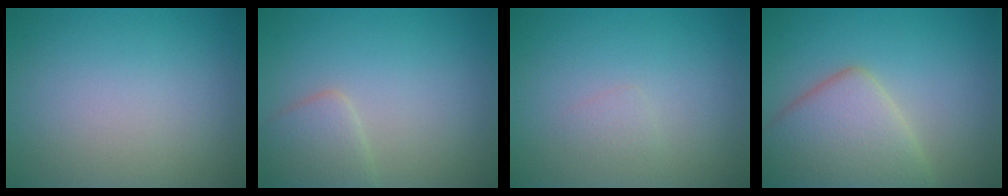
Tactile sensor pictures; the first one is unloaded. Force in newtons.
{"total": 2.5, "press": 2.5, "slide": 0.3}
{"total": 0.7, "press": 0.7, "slide": 0.0}
{"total": 6.7, "press": 6.7, "slide": 0.2}